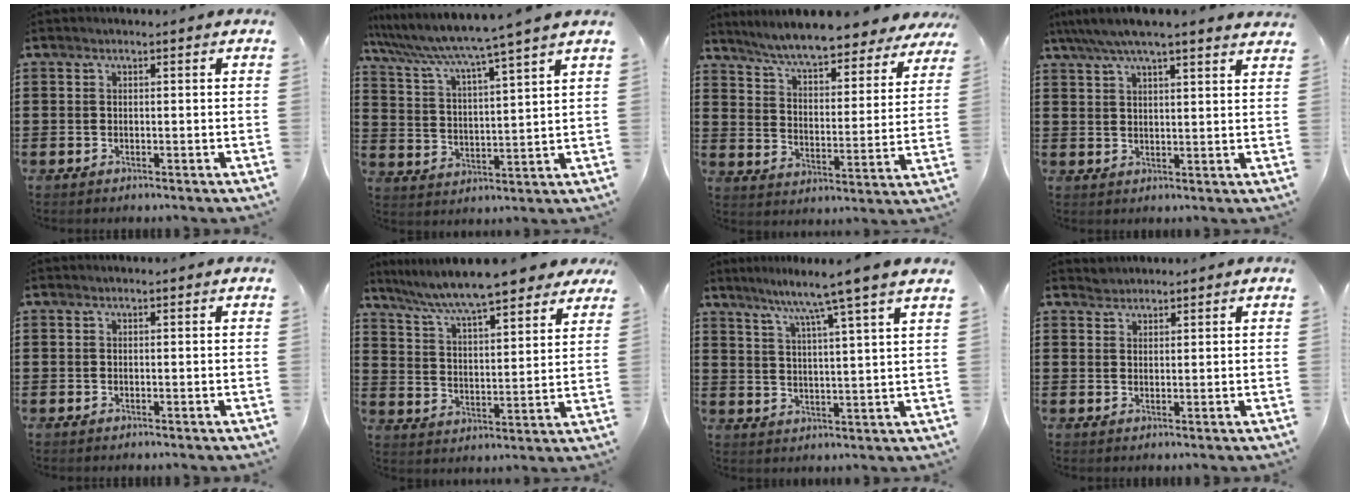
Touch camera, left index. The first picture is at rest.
{"total": 5.3, "force": [4.5, -1.3, 2.4], "torque": [-0.071, -0.044, 0.068]}
{"total": 7.1, "force": [6.7, 0.0, 2.5], "torque": [-0.078, -0.044, 0.115]}
{"total": 4.9, "force": [4.2, 0.6, 2.4], "torque": [-0.058, -0.010, 0.075]}
{"total": 0.0}
{"total": 8.2, "force": [7.3, 0.5, 3.7], "torque": [-0.103, -0.035, 0.123]}
{"total": 6.9, "force": [5.6, -1.7, 3.6], "torque": [-0.090, -0.036, 0.089]}
{"total": 1.4, "force": [1.3, 0.4, -0.2], "torque": [0.000, 0.000, 0.028]}